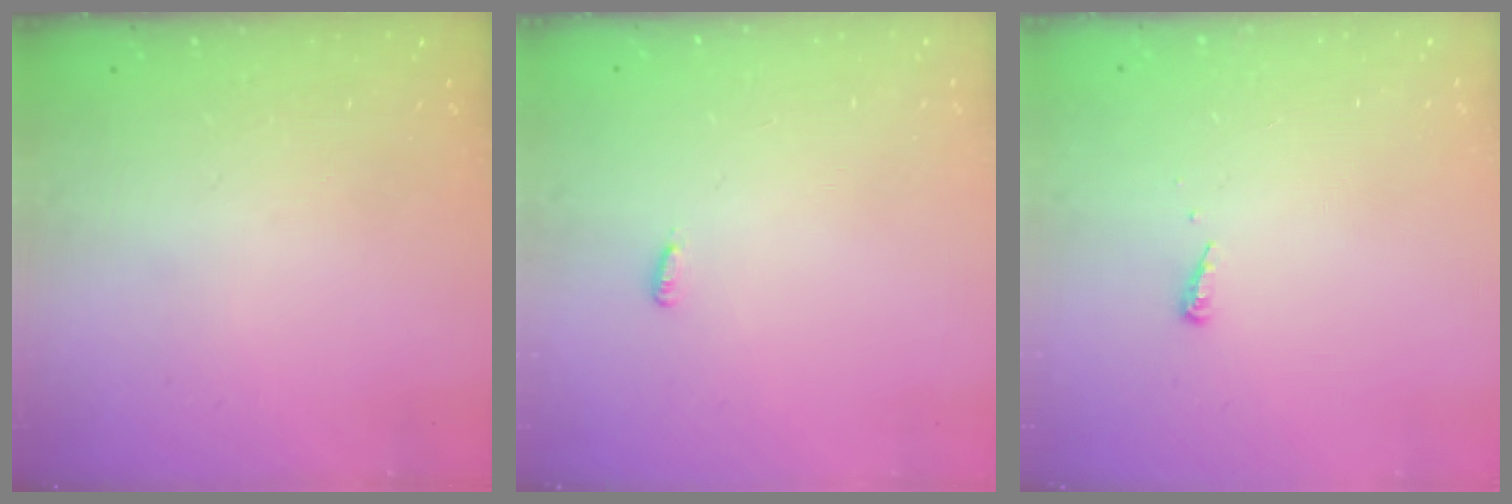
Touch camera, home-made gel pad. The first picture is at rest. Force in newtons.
{"total": 2.7, "press": 2.6, "slide": 0.9}
{"total": 3.9, "press": 3.9, "slide": 0.5}